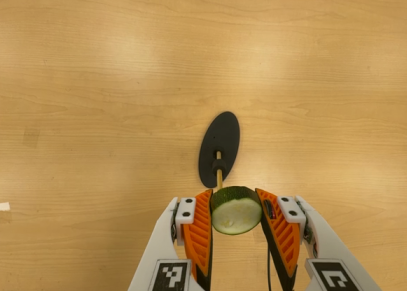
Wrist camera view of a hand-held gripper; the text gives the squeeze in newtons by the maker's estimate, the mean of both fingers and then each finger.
{"total": 10.6, "left": 9.6, "right": 11.6}